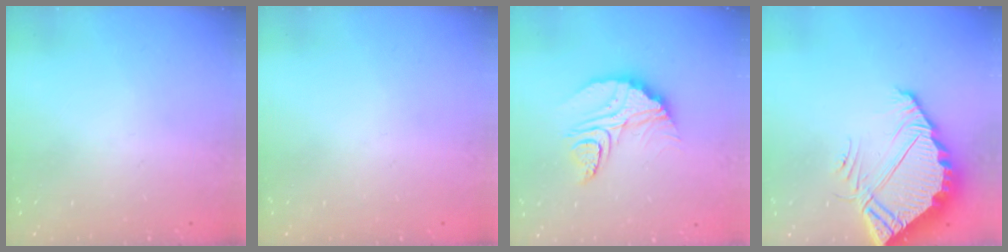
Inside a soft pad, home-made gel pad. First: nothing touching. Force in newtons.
{"total": 0.0}
{"total": 12.4, "press": 12.4, "slide": 0.8}
{"total": 7.1, "press": 7.1, "slide": 0.3}